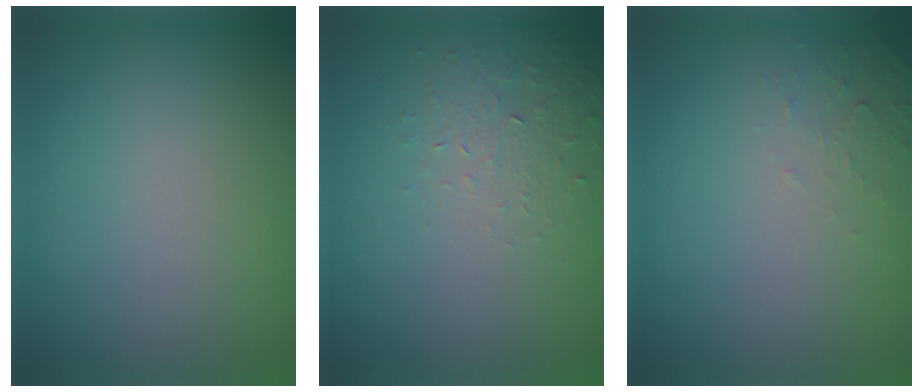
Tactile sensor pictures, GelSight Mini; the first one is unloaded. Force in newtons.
{"total": 1.4, "press": 0.7, "slide": 1.2}
{"total": 0.9, "press": 0.9, "slide": 0.1}